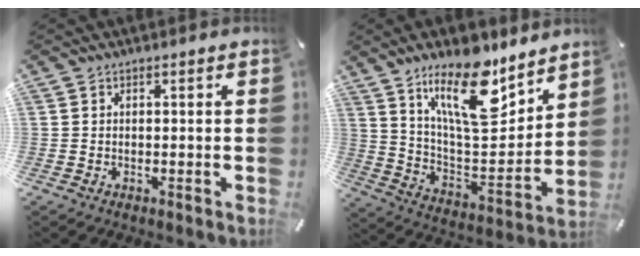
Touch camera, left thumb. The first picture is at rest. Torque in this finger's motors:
{"motor_torque": [0.82, 0.74, 1.38, -1.39, 0.24]}